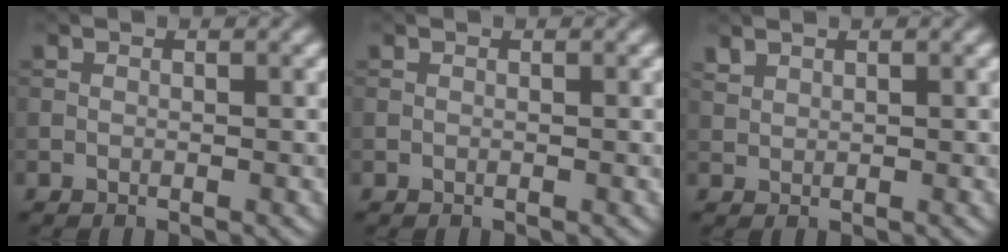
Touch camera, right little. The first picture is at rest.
{"total": 0.0}
{"total": 1.0, "force": [0.9, 0.4, 0.2], "torque": [-0.008, 0.001, 0.024]}